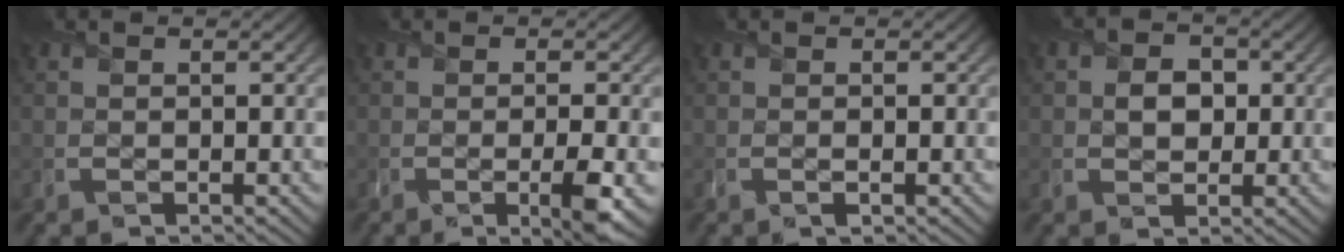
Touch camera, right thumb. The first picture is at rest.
{"total": 3.8, "force": [-1.1, 0.6, 3.5], "torque": [-0.061, -0.003, -0.020]}
{"total": 0.0}
{"total": 3.1, "force": [0.1, 2.5, 1.8], "torque": [-0.037, -0.002, -0.006]}